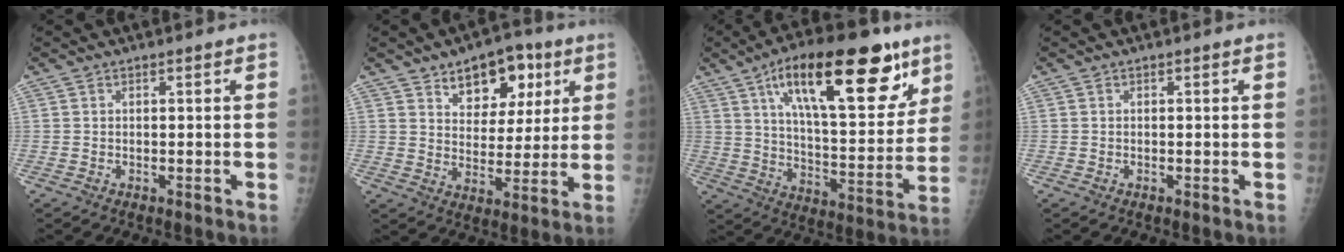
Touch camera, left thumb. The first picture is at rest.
{"total": 12.3, "force": [6.4, 7.6, 7.2], "torque": [-0.058, -0.027, 0.097]}
{"total": 26.3, "force": [13.9, 10.0, 20.0], "torque": [-0.268, -0.033, 0.222]}
{"total": 0.0}